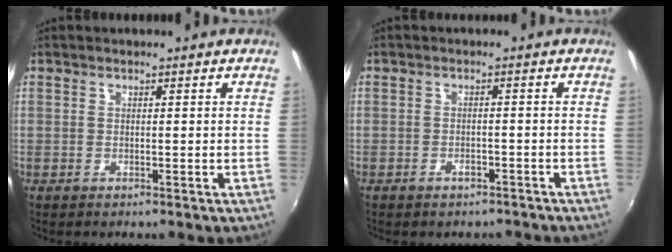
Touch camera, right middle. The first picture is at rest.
{"total": 3.6, "force": [-3.0, 1.6, 1.1], "torque": [-0.022, -0.003, -0.035]}